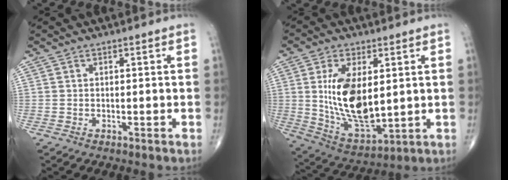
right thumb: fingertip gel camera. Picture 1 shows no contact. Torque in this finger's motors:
{"motor_torque": [1.92, 3.09, 1.81, 0.15, 0.54]}